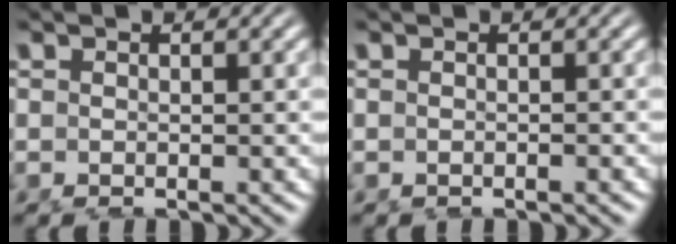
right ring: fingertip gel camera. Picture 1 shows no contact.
{"total": 0.0}